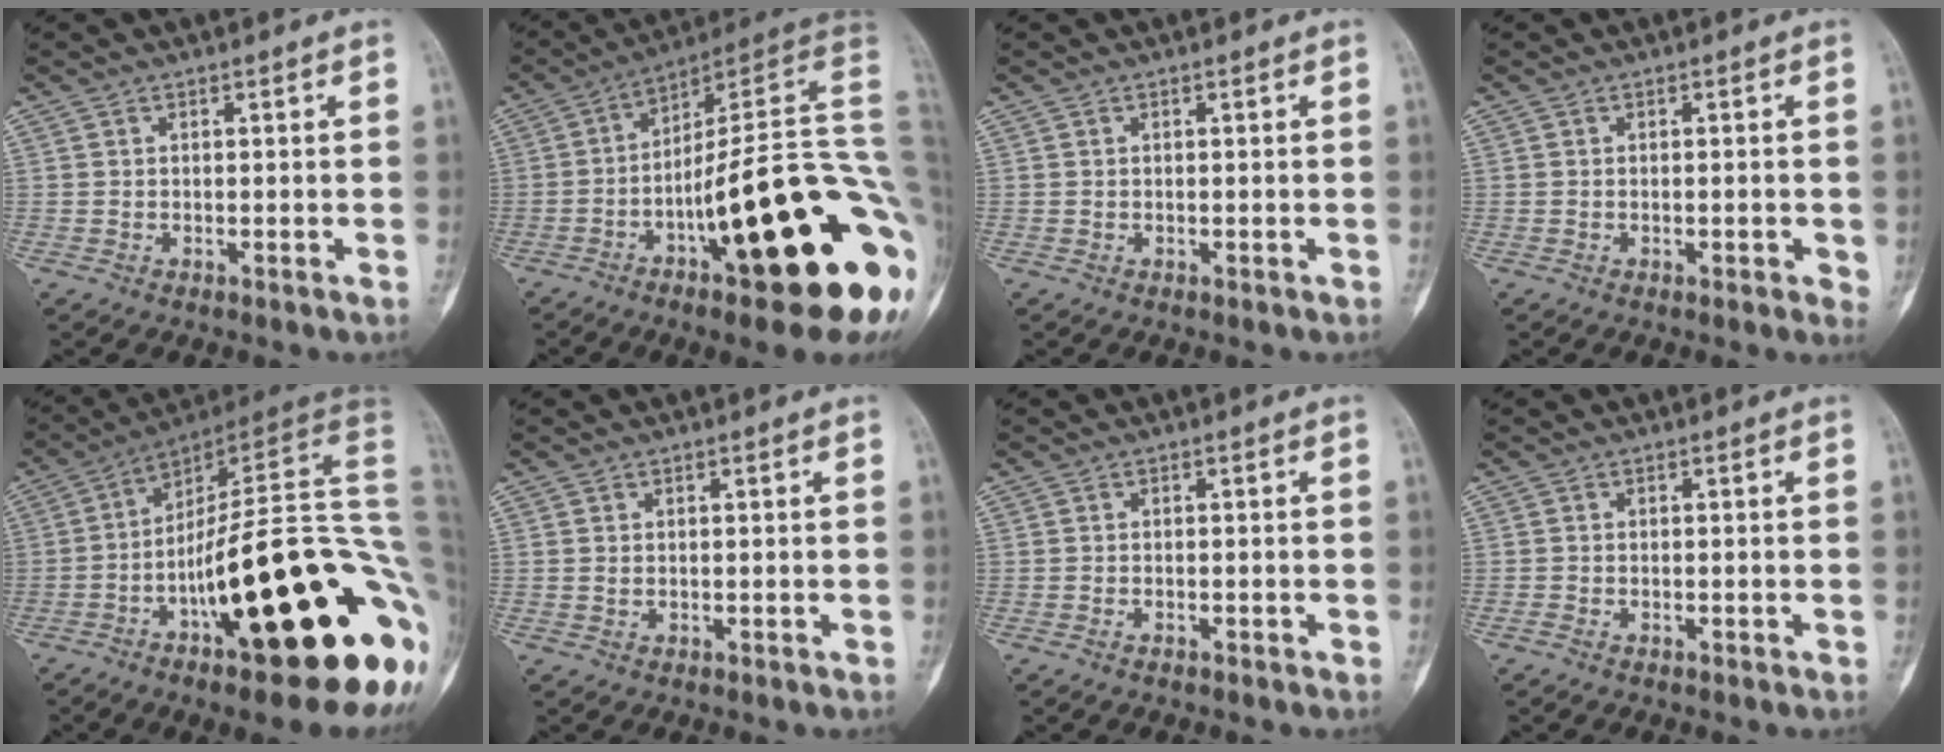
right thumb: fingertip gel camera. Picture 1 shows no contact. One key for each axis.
{"total": 29.3, "fx": -8.5, "fy": 6.6, "fz": 27.3, "tx": -0.305, "ty": 0.051, "tz": -0.124}
{"total": 0.0}
{"total": 2.1, "fx": -0.4, "fy": 0.9, "fz": 1.8, "tx": -0.018, "ty": -0.002, "tz": -0.004}
{"total": 31.9, "fx": -9.1, "fy": 7.9, "fz": 29.5, "tx": -0.327, "ty": 0.058, "tz": -0.135}
{"total": 0.8, "fx": 0.0, "fy": 0.7, "fz": 0.4, "tx": -0.006, "ty": 0.001, "tz": 0.001}
{"total": 0.8, "fx": -0.6, "fy": 0.5, "fz": 0.3, "tx": -0.004, "ty": 0.004, "tz": -0.013}
{"total": 0.9, "fx": -0.7, "fy": 0.5, "fz": 0.3, "tx": -0.006, "ty": 0.001, "tz": -0.018}